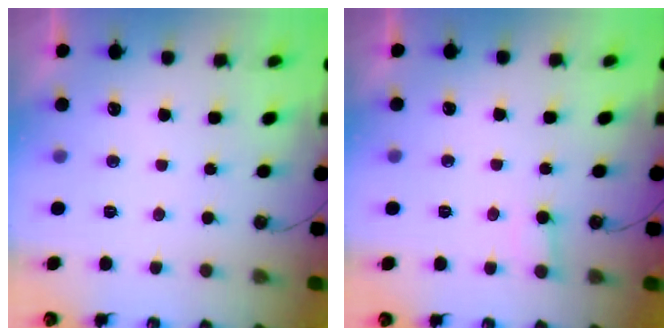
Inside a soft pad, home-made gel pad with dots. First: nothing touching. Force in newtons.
{"total": 4.1, "press": 4.1, "slide": 0.3}